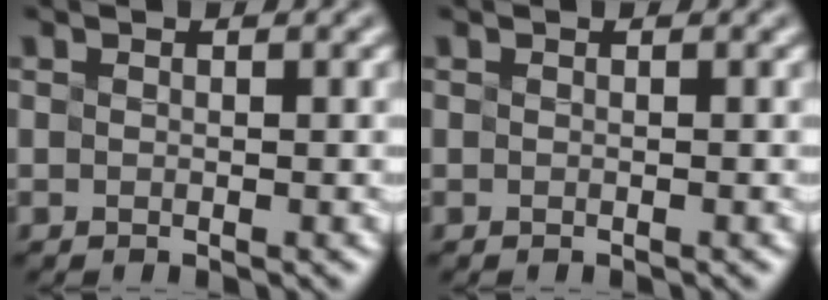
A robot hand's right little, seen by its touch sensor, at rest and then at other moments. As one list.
[{"total": 0.0}]